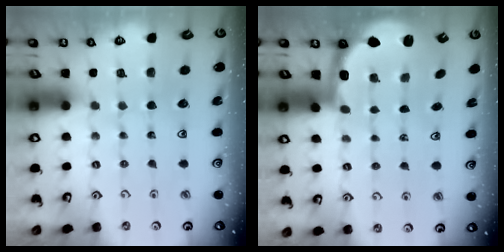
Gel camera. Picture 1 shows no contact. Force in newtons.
{"total": 2.3, "press": 2.0, "slide": 1.2}